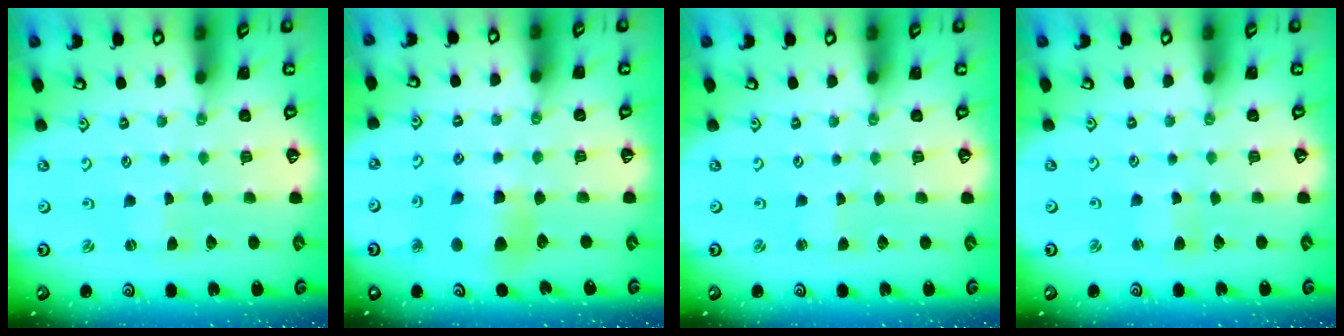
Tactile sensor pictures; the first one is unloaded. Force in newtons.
{"total": 7.6, "press": 7.5, "slide": 1.0}
{"total": 0.0}
{"total": 2.2, "press": 2.2, "slide": 0.3}